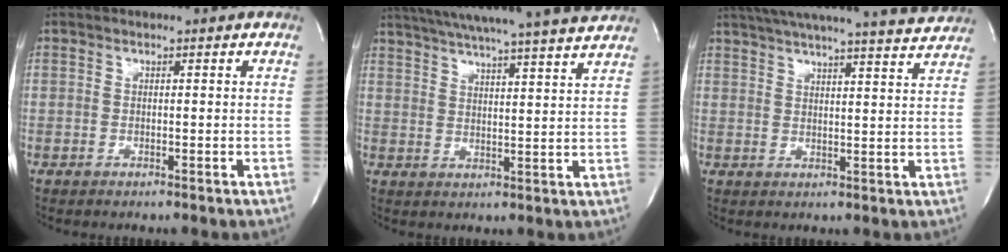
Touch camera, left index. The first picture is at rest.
{"total": 21.0, "force": [18.9, -0.7, 9.2], "torque": [-0.158, -0.009, 0.258]}
{"total": 20.1, "force": [18.5, 0.4, 7.7], "torque": [-0.129, -0.010, 0.241]}